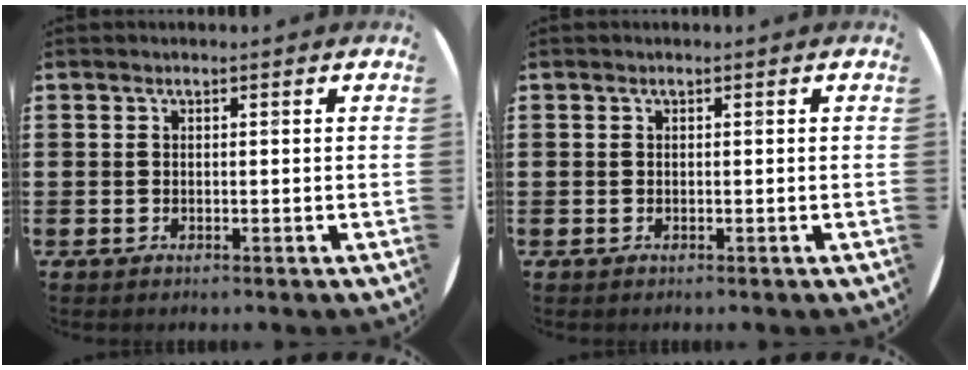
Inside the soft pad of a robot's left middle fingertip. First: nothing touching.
{"total": 0.0}